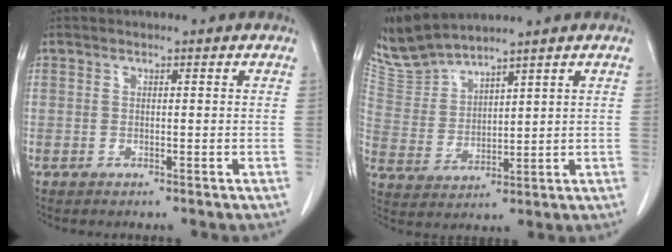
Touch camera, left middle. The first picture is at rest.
{"total": 7.2, "force": [7.0, -0.2, 1.4], "torque": [-0.053, 0.007, 0.159]}